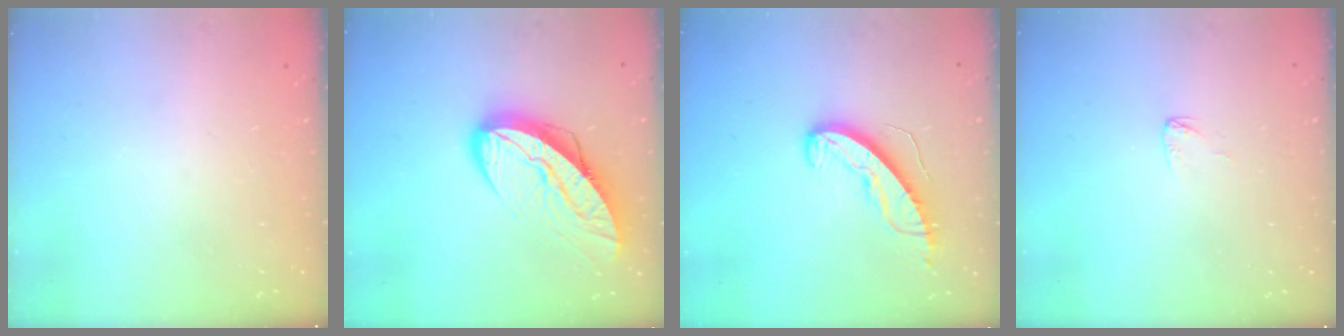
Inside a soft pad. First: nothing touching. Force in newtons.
{"total": 14.8, "press": 14.8, "slide": 1.3}
{"total": 9.0, "press": 9.0, "slide": 0.4}
{"total": 2.9, "press": 2.9, "slide": 0.2}